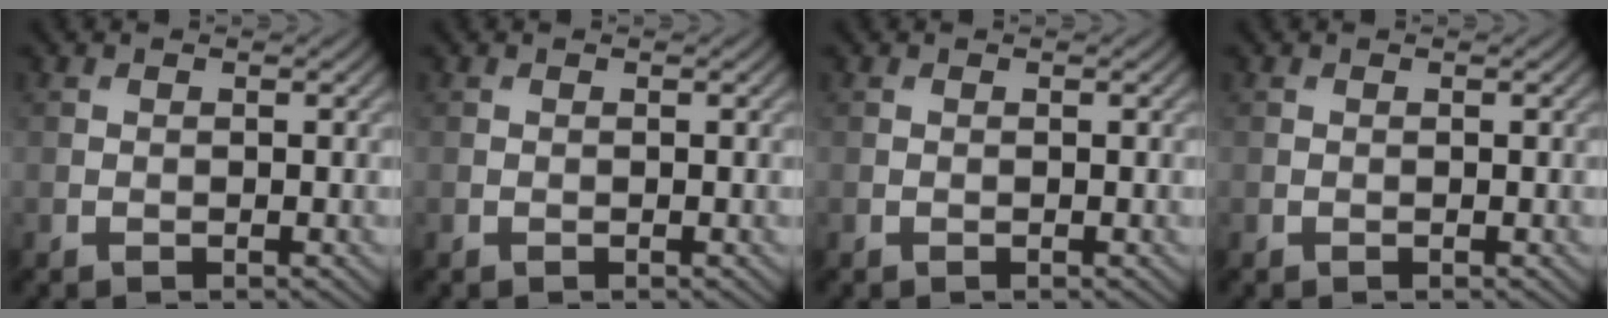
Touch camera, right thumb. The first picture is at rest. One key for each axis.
{"total": 0.0}
{"total": 0.0}
{"total": 0.0}